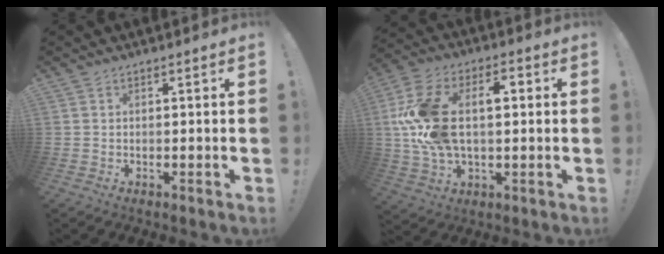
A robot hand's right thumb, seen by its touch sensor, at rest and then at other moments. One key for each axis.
{"total": 19.2, "fx": 2.2, "fy": 11.7, "fz": 15.1, "tx": -0.289, "ty": 0.011, "tz": 0.034}